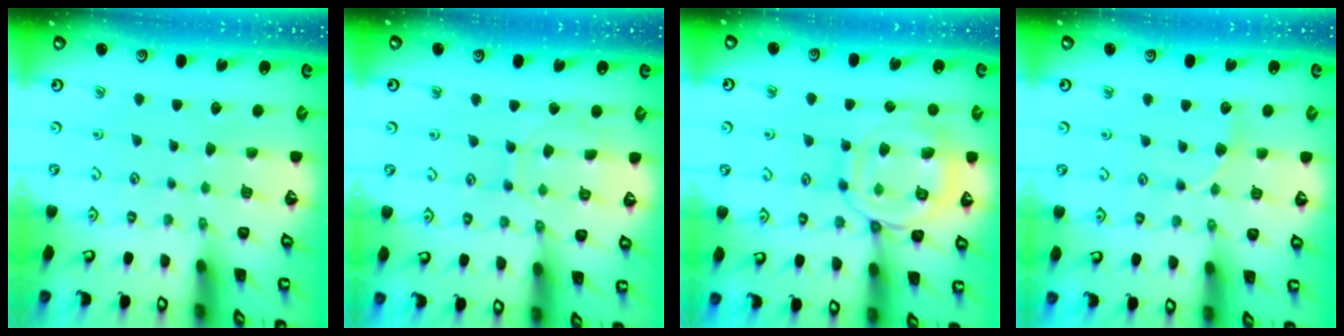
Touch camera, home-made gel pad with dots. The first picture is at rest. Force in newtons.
{"total": 8.5, "press": 8.4, "slide": 0.9}
{"total": 13.9, "press": 13.8, "slide": 1.2}
{"total": 5.2, "press": 5.1, "slide": 0.6}